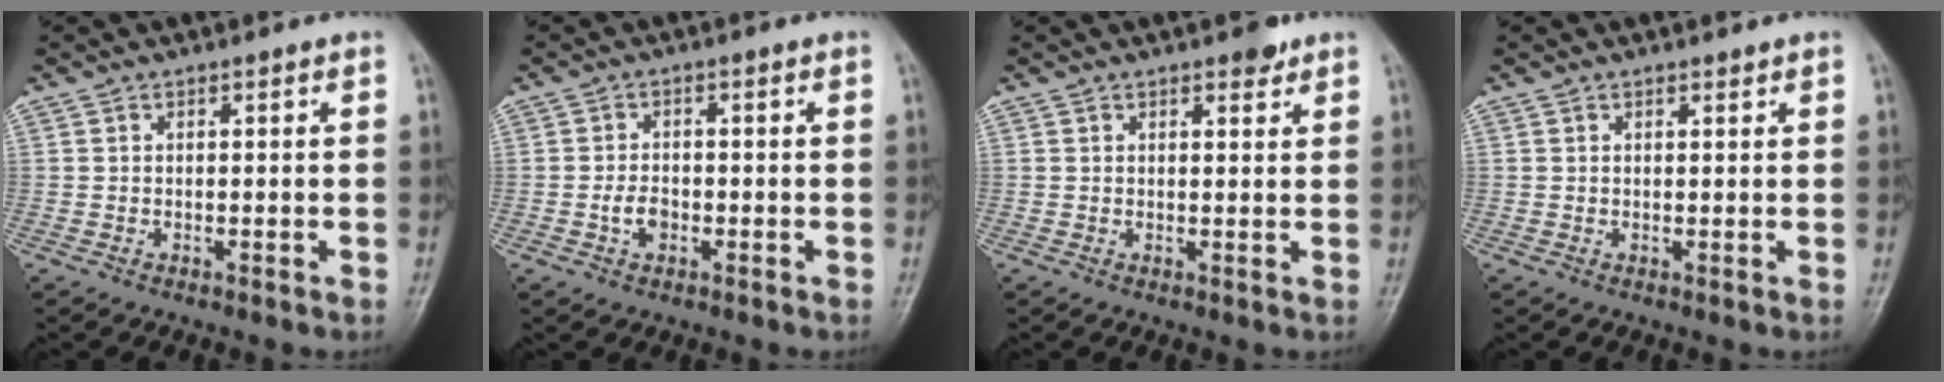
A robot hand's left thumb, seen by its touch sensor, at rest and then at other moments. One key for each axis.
{"total": 3.1, "fx": -1.0, "fy": 2.1, "fz": 2.1, "tx": -0.033, "ty": 0.009, "tz": -0.020}
{"total": 2.5, "fx": 1.8, "fy": 1.0, "fz": 1.5, "tx": -0.012, "ty": -0.009, "tz": 0.023}
{"total": 0.6, "fx": 0.6, "fy": 0.2, "fz": 0.2, "tx": -0.006, "ty": -0.005, "tz": 0.009}